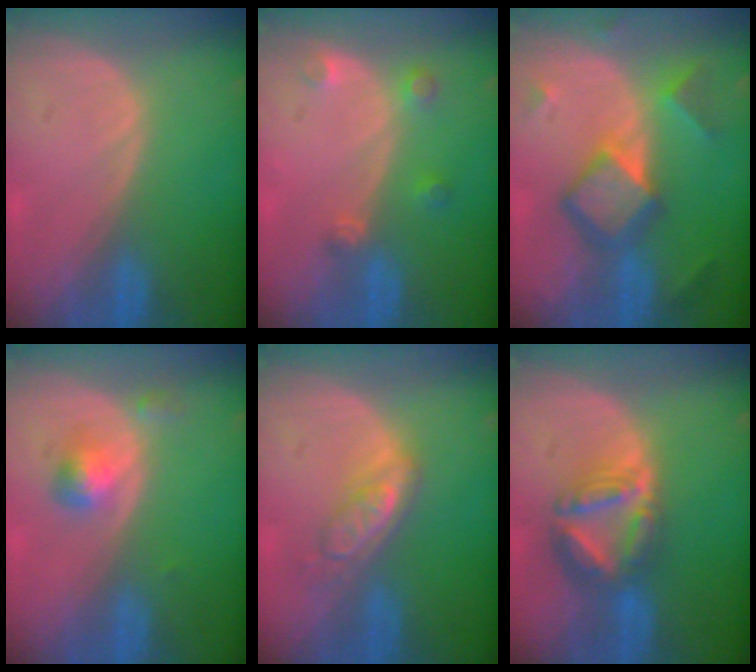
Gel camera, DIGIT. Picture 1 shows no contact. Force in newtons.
{"total": 2.7, "press": 2.7, "slide": 0.3}
{"total": 7.9, "press": 7.9, "slide": 0.4}
{"total": 3.1, "press": 3.1, "slide": 0.2}
{"total": 5.3, "press": 4.6, "slide": 2.6}
{"total": 8.0, "press": 6.9, "slide": 4.0}